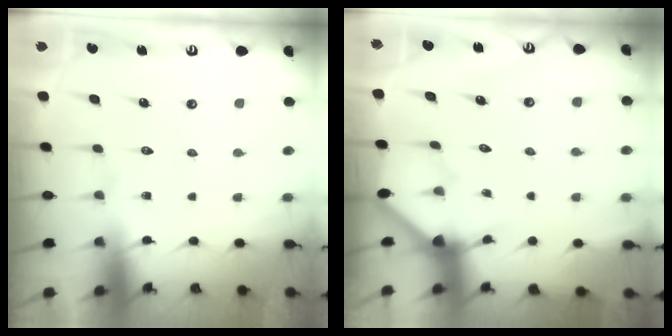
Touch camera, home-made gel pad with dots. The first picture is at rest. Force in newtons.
{"total": 2.9, "press": 2.8, "slide": 0.4}